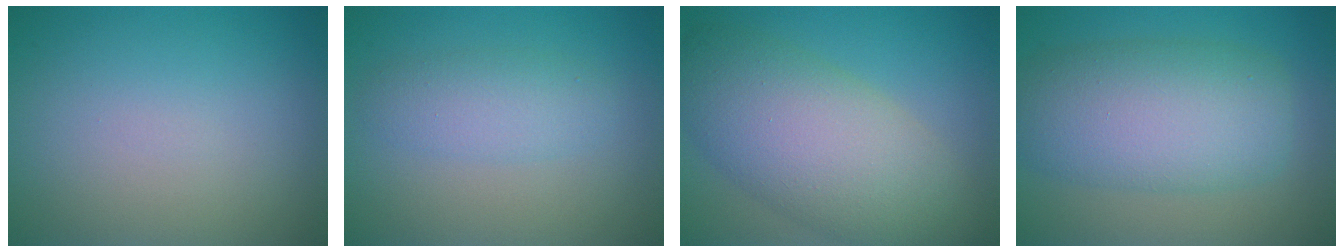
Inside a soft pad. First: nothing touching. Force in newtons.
{"total": 2.9, "press": 2.9, "slide": 0.1}
{"total": 9.4, "press": 9.4, "slide": 0.4}
{"total": 8.4, "press": 8.3, "slide": 0.4}